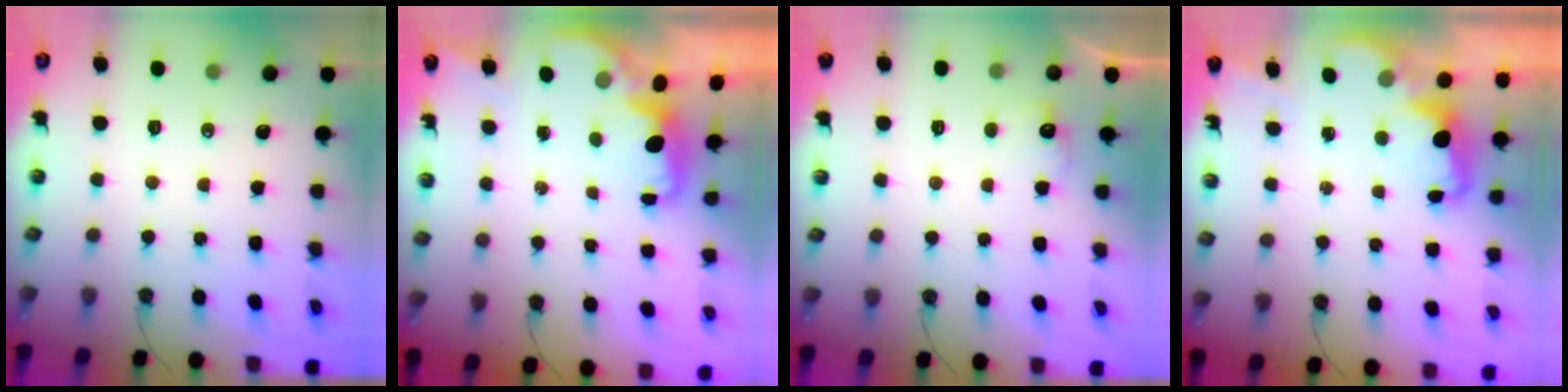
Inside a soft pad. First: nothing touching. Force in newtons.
{"total": 1.2, "press": 1.0, "slide": 0.6}
{"total": 5.6, "press": 5.5, "slide": 1.1}
{"total": 2.4, "press": 2.4, "slide": 0.6}